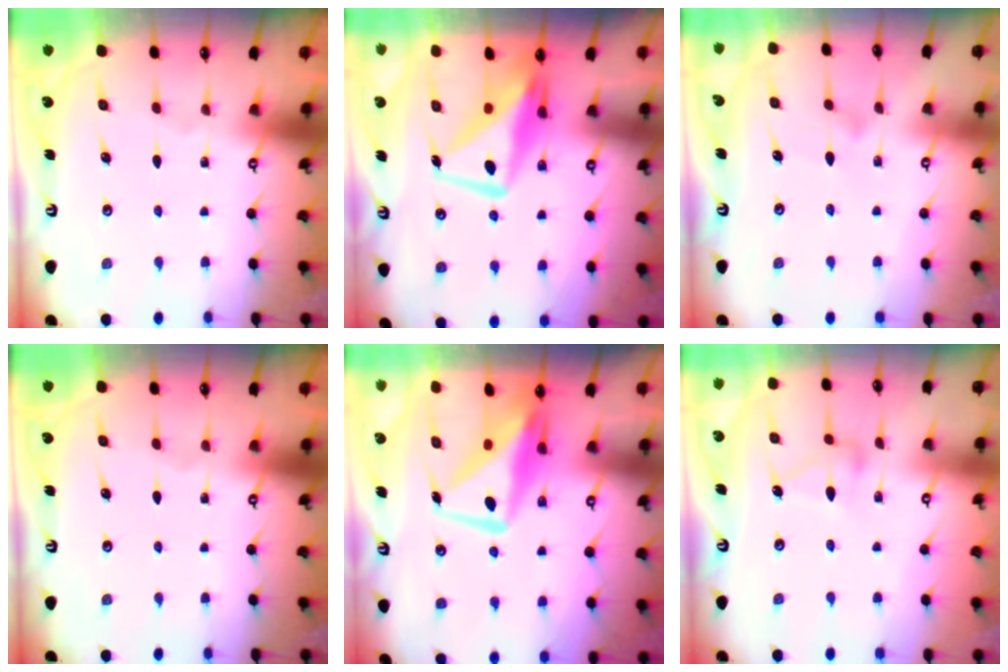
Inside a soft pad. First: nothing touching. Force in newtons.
{"total": 11.4, "press": 11.4, "slide": 0.8}
{"total": 7.3, "press": 7.3, "slide": 0.4}
{"total": 0.0}
{"total": 11.7, "press": 11.6, "slide": 1.1}
{"total": 9.1, "press": 9.1, "slide": 0.5}